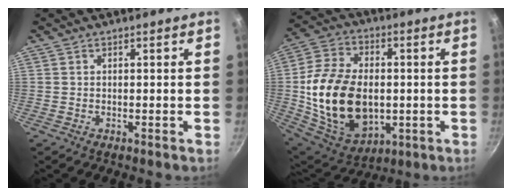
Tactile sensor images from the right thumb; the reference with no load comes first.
{"total": 22.1, "force": [-1.4, 14.7, 16.4], "torque": [-0.289, 0.003, -0.010]}